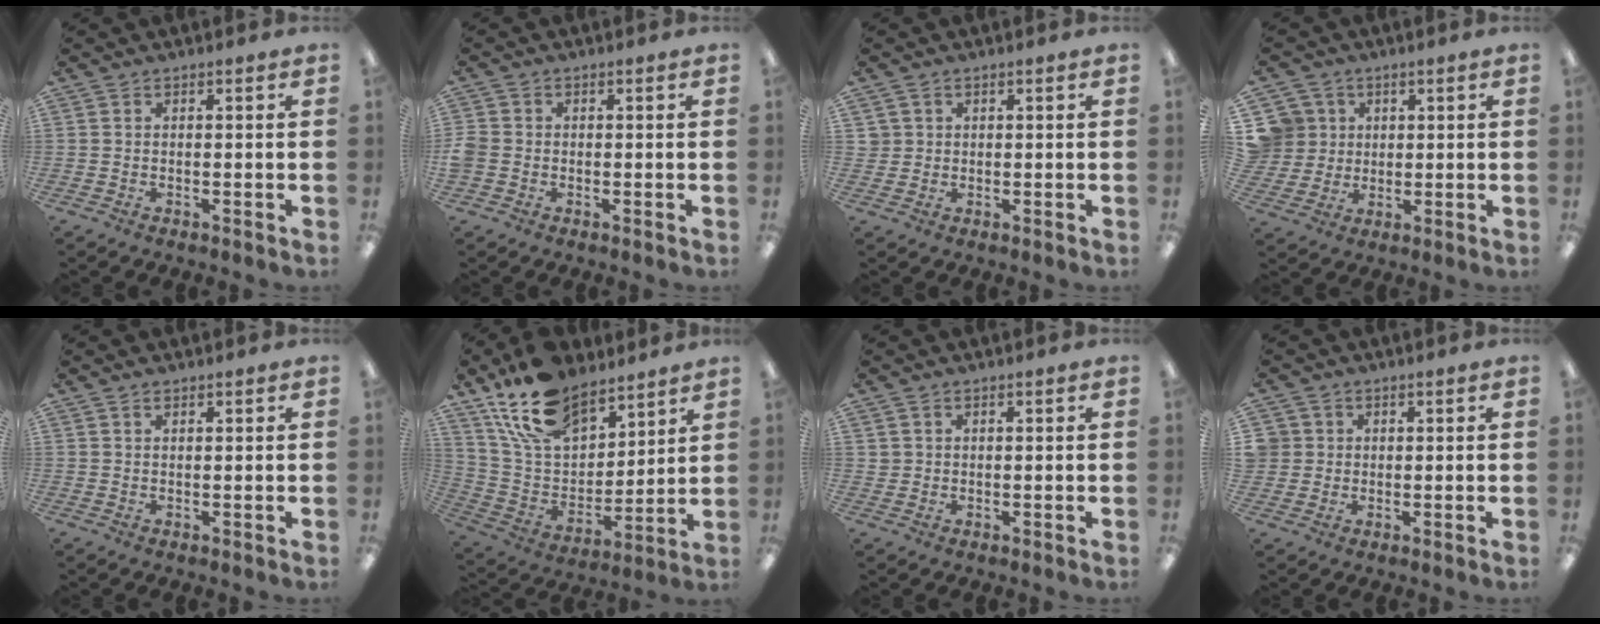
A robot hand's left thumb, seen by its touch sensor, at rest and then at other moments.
{"total": 2.7, "force": [-0.7, 2.4, 1.2], "torque": [-0.026, 0.004, -0.013]}
{"total": 2.0, "force": [0.7, 1.9, 0.0], "torque": [-0.006, 0.003, 0.012]}
{"total": 7.6, "force": [2.6, 7.1, 0.3], "torque": [-0.030, -0.004, 0.054]}
{"total": 0.9, "force": [0.7, 0.3, 0.5], "torque": [-0.011, 0.002, 0.012]}
{"total": 18.6, "force": [13.9, 9.4, 7.9], "torque": [-0.166, -0.073, 0.259]}
{"total": 1.3, "force": [0.5, 1.2, 0.1], "torque": [-0.003, 0.002, 0.010]}
{"total": 3.6, "force": [0.9, 3.5, 0.0], "torque": [-0.011, 0.007, 0.016]}